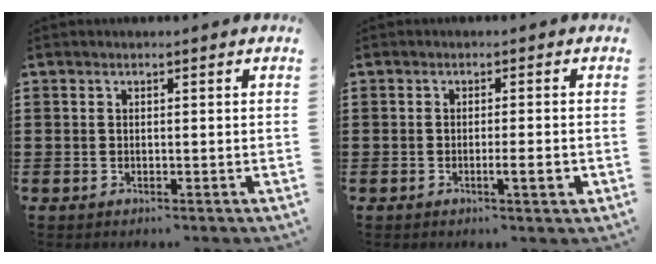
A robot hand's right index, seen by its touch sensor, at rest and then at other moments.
{"total": 3.2, "force": [-1.0, 0.2, 3.1], "torque": [-0.049, -0.006, -0.018]}